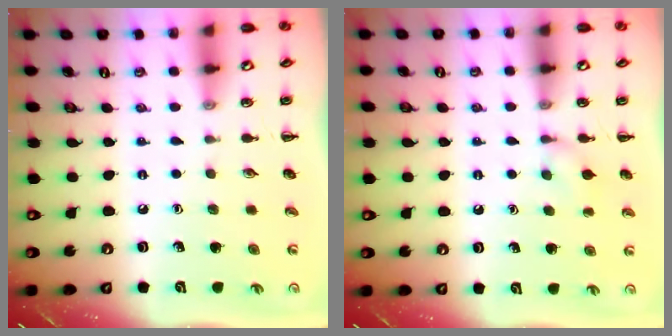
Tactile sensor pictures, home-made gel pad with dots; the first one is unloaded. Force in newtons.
{"total": 6.0, "press": 5.8, "slide": 1.6}